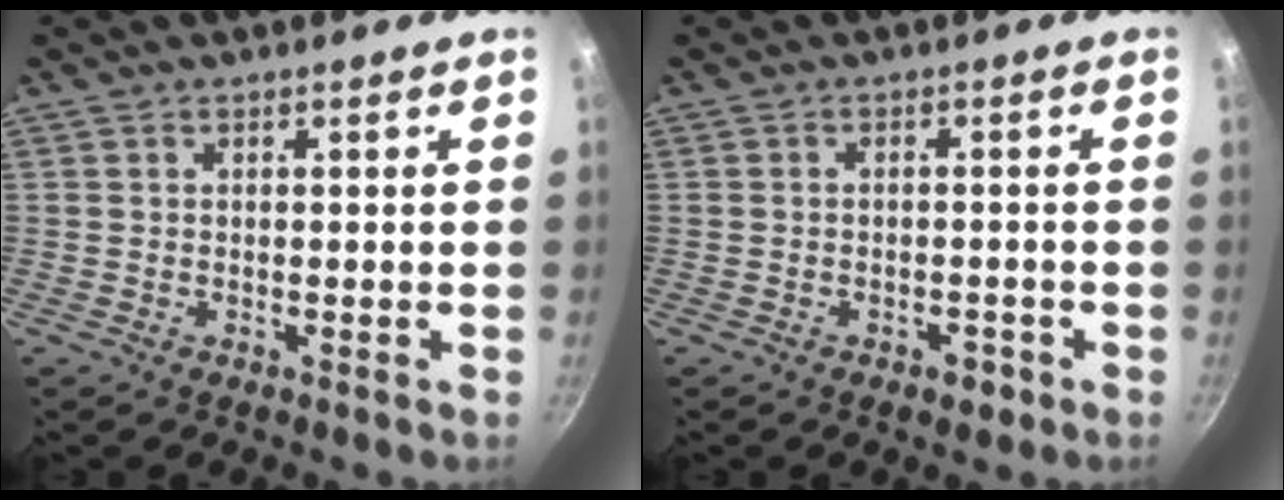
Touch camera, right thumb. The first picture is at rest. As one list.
[{"total": 2.7, "force": [-1.5, 1.5, 1.6], "torque": [-0.015, 0.015, -0.015]}]